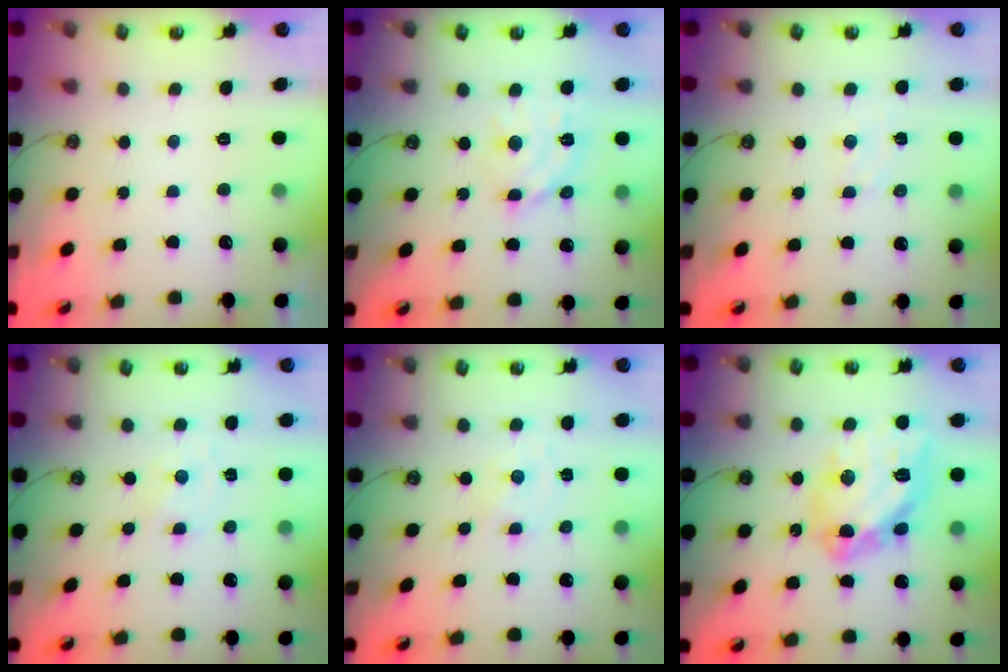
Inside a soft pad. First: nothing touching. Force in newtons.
{"total": 11.1, "press": 11.1, "slide": 0.6}
{"total": 5.0, "press": 4.9, "slide": 0.5}
{"total": 0.0}
{"total": 0.0}
{"total": 18.9, "press": 18.8, "slide": 1.8}